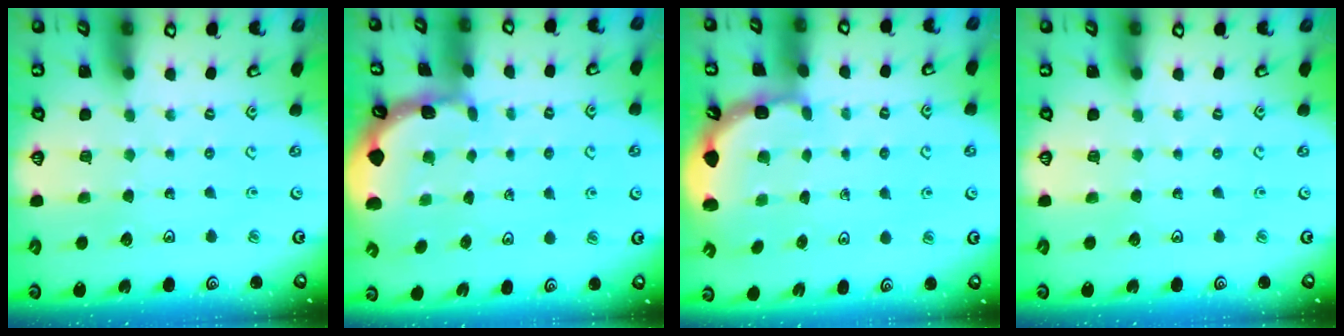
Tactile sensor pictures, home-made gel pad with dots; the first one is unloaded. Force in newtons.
{"total": 1.5, "press": 1.5, "slide": 0.2}
{"total": 2.1, "press": 1.9, "slide": 0.9}
{"total": 0.0}